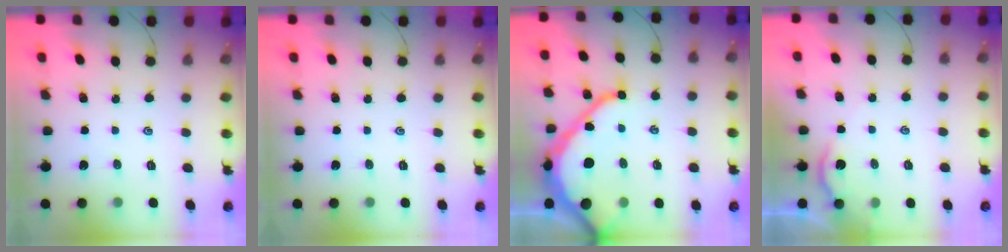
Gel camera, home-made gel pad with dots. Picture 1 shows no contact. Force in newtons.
{"total": 0.0}
{"total": 19.5, "press": 19.4, "slide": 1.8}
{"total": 2.3, "press": 2.2, "slide": 0.4}